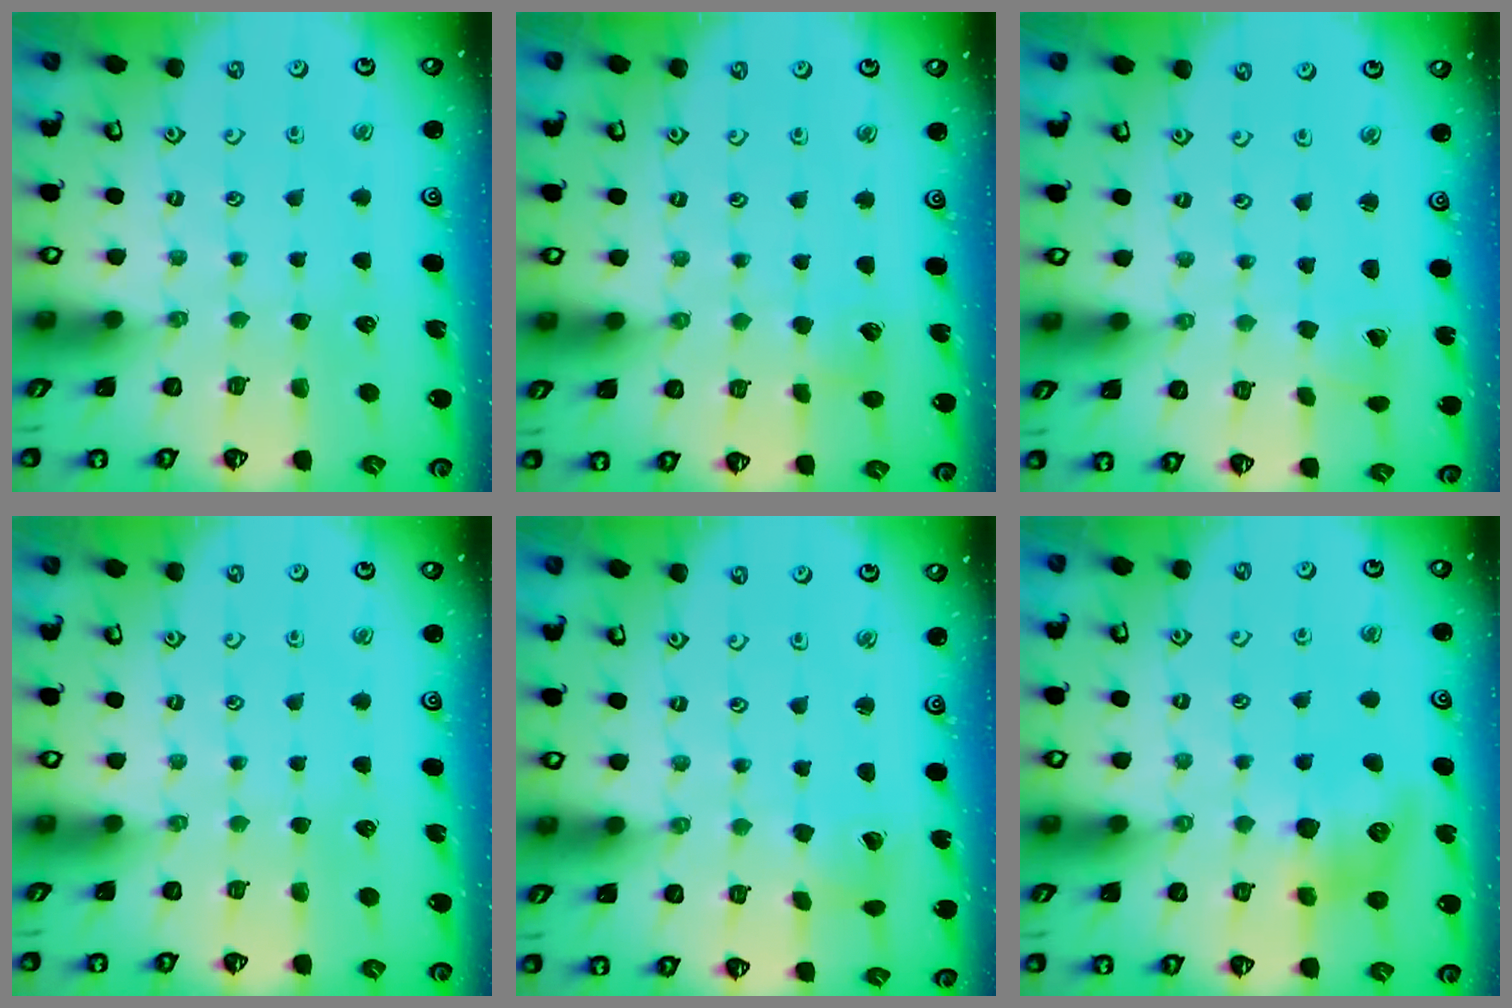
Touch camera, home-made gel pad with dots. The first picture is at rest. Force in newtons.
{"total": 3.4, "press": 3.3, "slide": 0.4}
{"total": 1.7, "press": 1.7, "slide": 0.3}
{"total": 0.0}
{"total": 2.5, "press": 2.5, "slide": 0.4}
{"total": 11.8, "press": 11.8, "slide": 0.9}